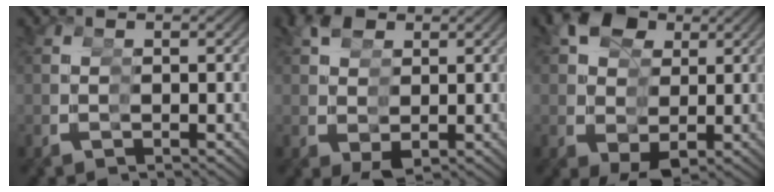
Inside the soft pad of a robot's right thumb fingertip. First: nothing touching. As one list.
[{"total": 3.5, "force": [0.8, 2.9, 1.8], "torque": [-0.024, -0.018, 0.022]}, {"total": 9.2, "force": [1.4, 7.3, 5.5], "torque": [-0.095, -0.034, 0.034]}]